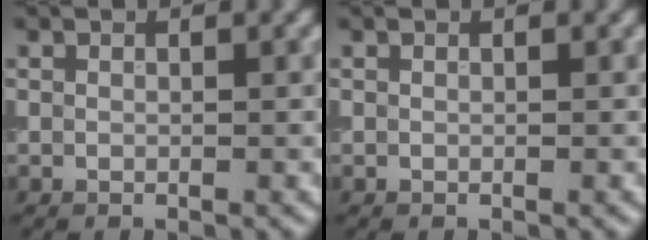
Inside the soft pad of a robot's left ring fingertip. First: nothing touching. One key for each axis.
{"total": 0.0}